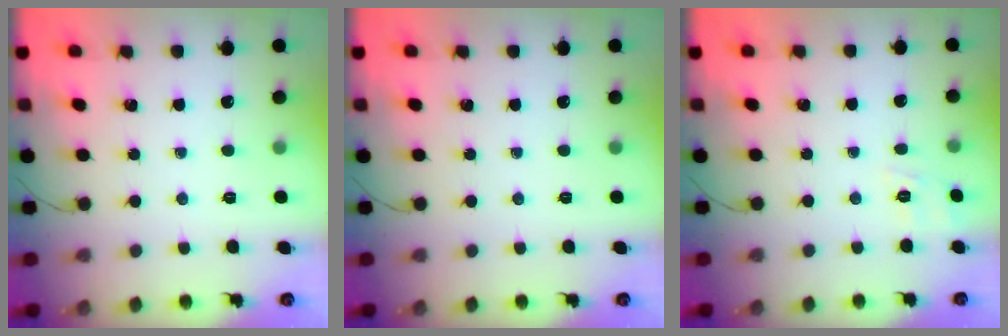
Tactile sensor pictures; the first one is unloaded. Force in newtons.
{"total": 0.0}
{"total": 3.4, "press": 2.9, "slide": 1.7}